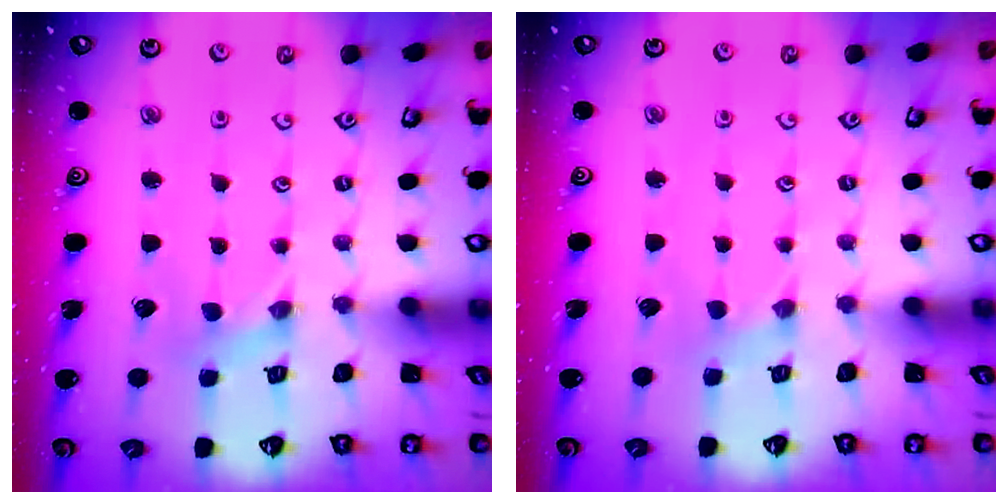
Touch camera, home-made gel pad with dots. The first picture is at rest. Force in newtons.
{"total": 0.6, "press": 0.6, "slide": 0.2}